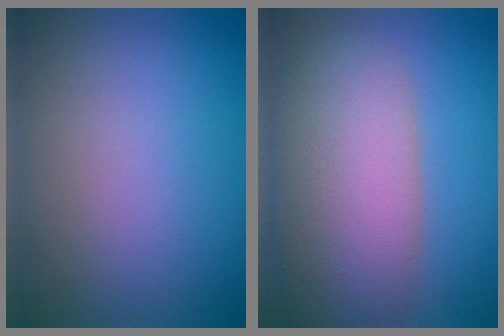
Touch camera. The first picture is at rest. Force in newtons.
{"total": 10.1, "press": 10.1, "slide": 0.7}